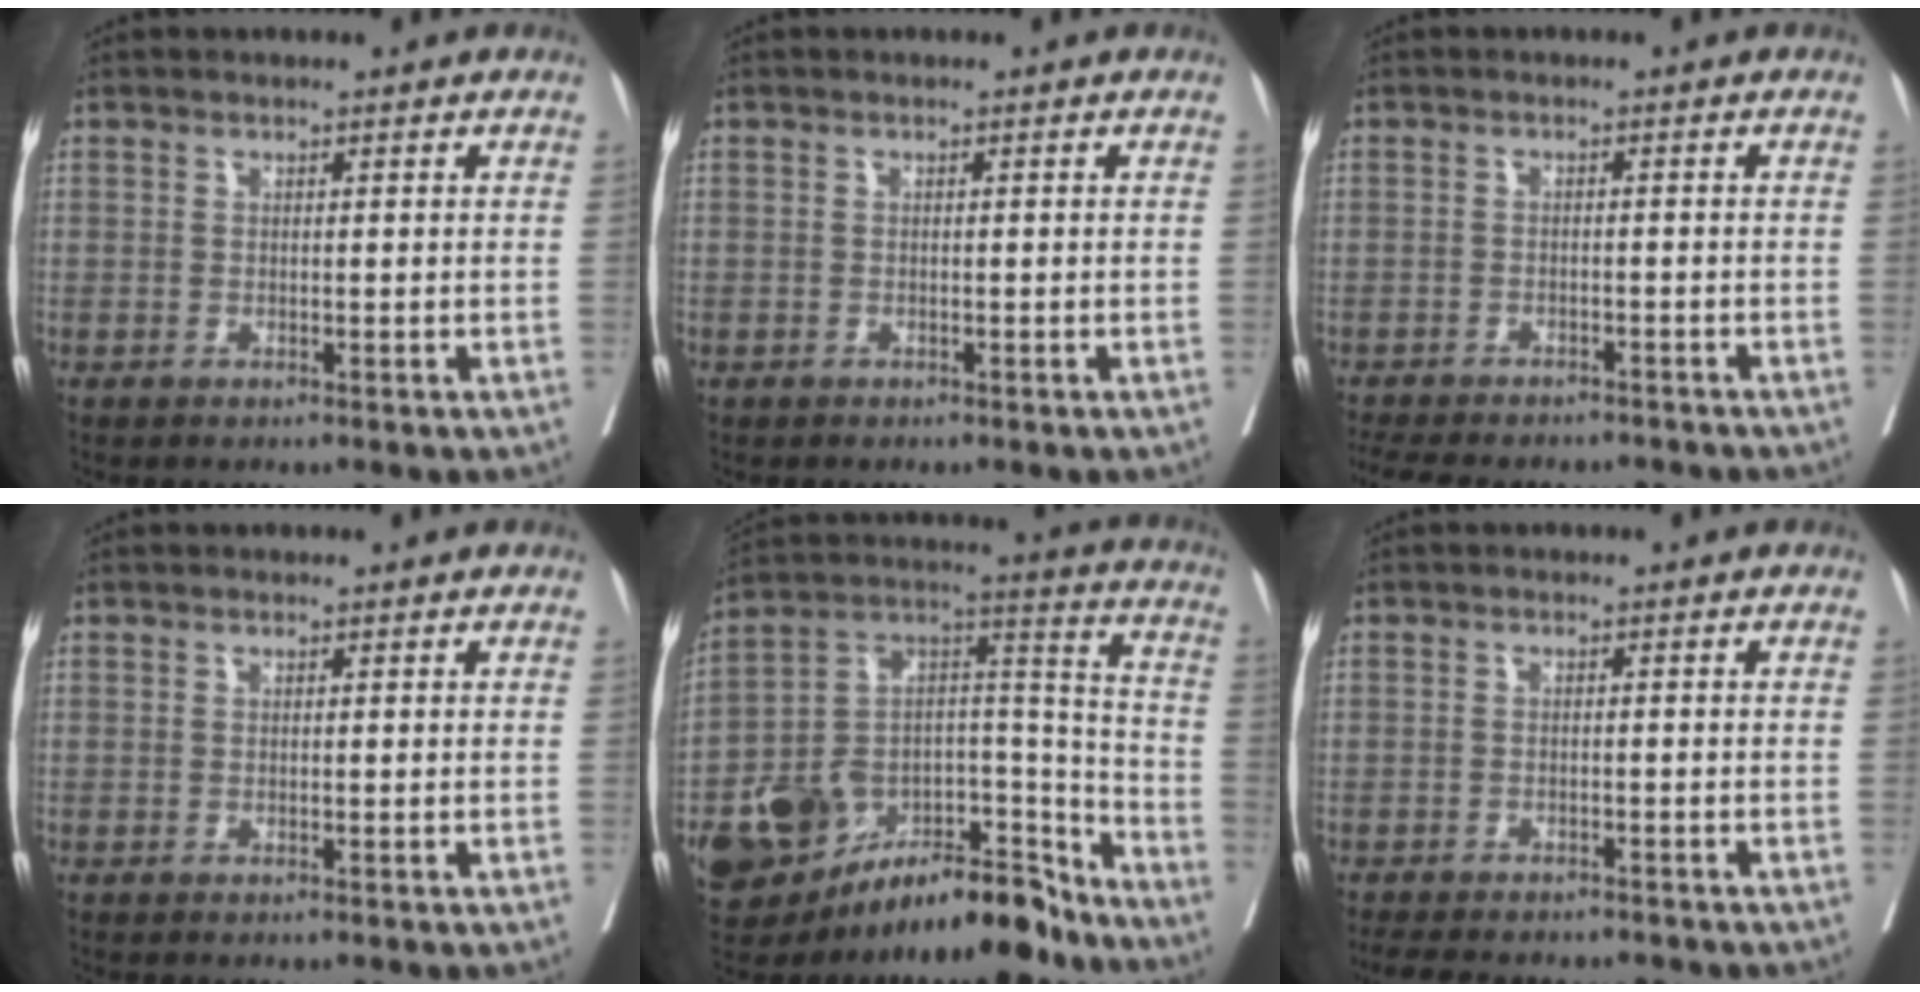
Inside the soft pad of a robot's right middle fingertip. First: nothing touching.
{"total": 0.0}
{"total": 13.8, "force": [-12.2, 3.9, 5.3], "torque": [-0.112, -0.008, -0.160]}
{"total": 0.0}
{"total": 21.2, "force": [-16.0, 8.2, 11.2], "torque": [-0.192, 0.045, -0.266]}
{"total": 9.6, "force": [-8.4, 2.7, 3.6], "torque": [-0.057, -0.007, -0.115]}